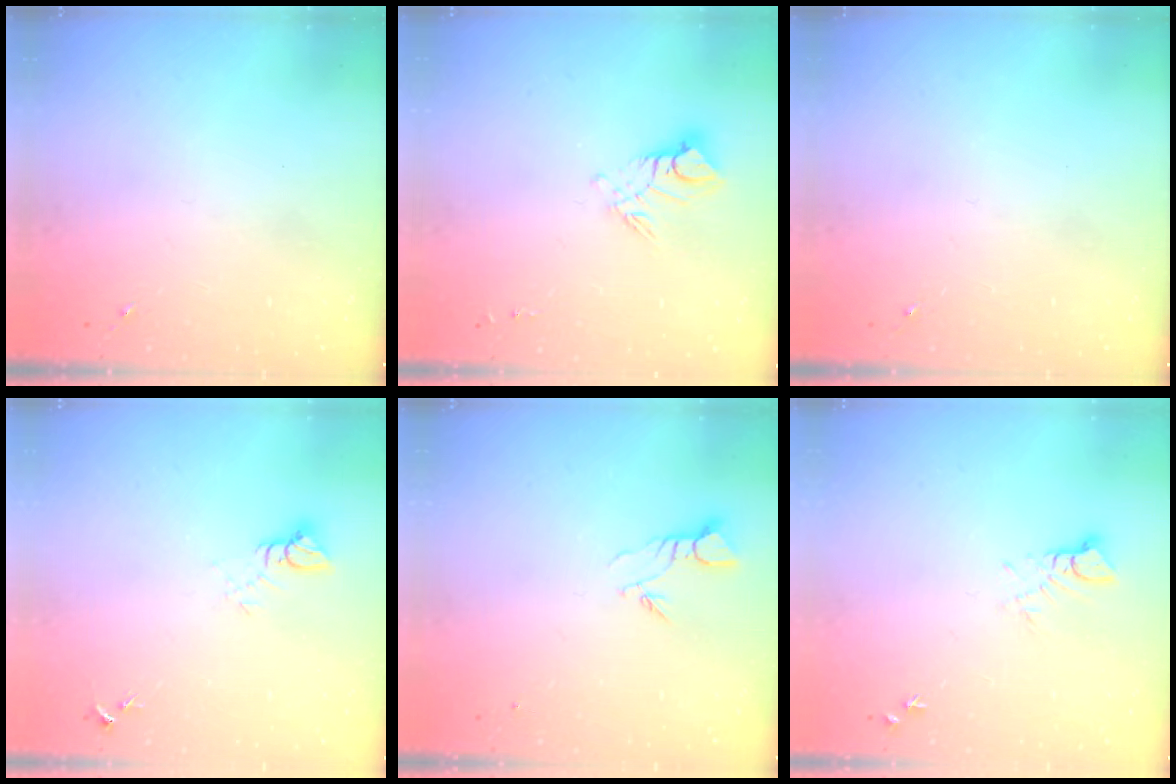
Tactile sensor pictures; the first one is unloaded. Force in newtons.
{"total": 10.0, "press": 9.9, "slide": 1.0}
{"total": 0.0}
{"total": 5.0, "press": 5.0, "slide": 0.4}
{"total": 3.4, "press": 3.4, "slide": 0.2}
{"total": 5.9, "press": 5.9, "slide": 0.6}